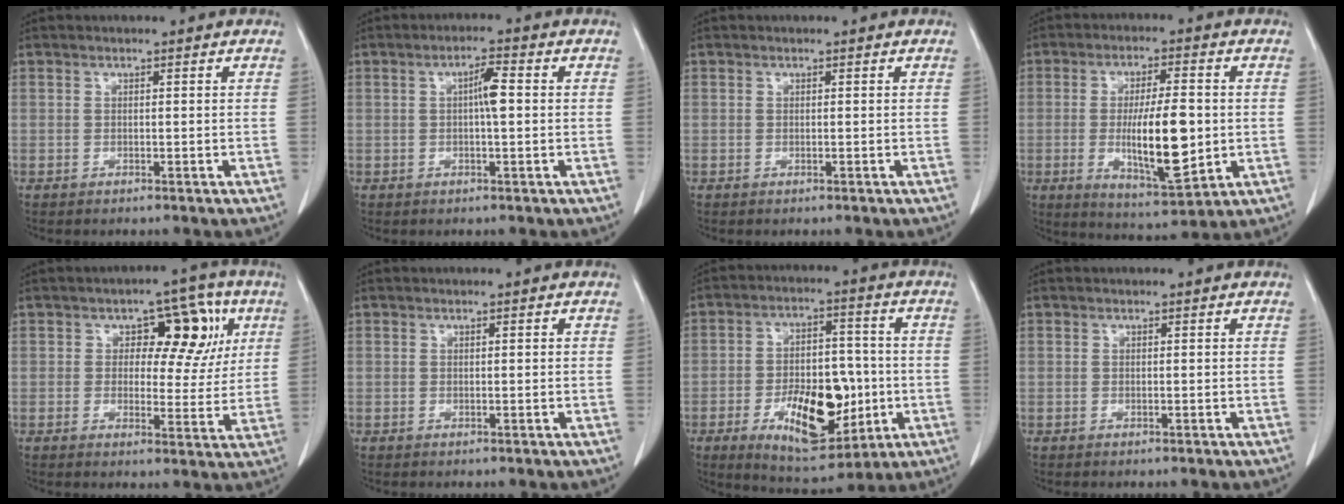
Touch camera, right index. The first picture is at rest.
{"total": 3.5, "force": [0.4, 0.4, 3.5], "torque": [-0.055, 0.008, 0.006]}
{"total": 0.0}
{"total": 12.6, "force": [-1.1, 3.0, 12.2], "torque": [-0.211, -0.012, -0.013]}
{"total": 9.7, "force": [3.0, 5.5, 7.4], "torque": [-0.074, 0.028, 0.039]}
{"total": 0.0}
{"total": 15.2, "force": [-4.2, 6.8, 12.9], "torque": [-0.206, 0.007, -0.052]}
{"total": 0.0}